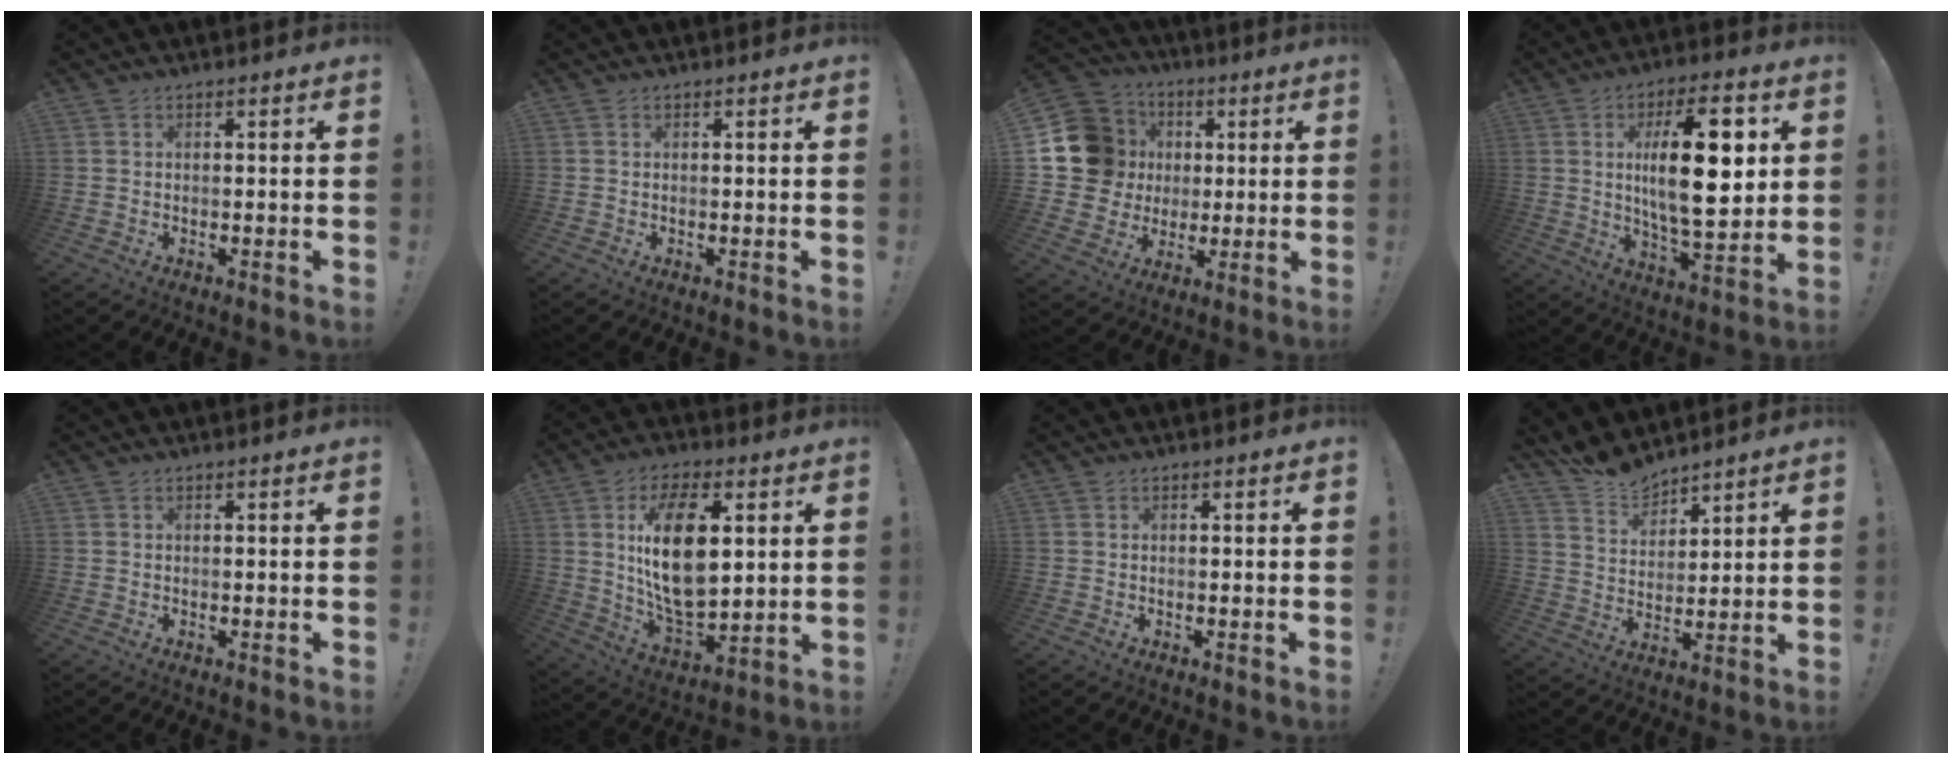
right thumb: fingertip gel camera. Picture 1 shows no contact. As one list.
[{"total": 0.0}, {"total": 16.4, "force": [2.7, 15.1, 5.9], "torque": [-0.096, 0.000, 0.081]}, {"total": 20.1, "force": [3.9, 7.3, 18.2], "torque": [-0.302, -0.011, 0.046]}, {"total": 0.0}, {"total": 19.3, "force": [4.6, 10.2, 15.8], "torque": [-0.286, -0.016, 0.072]}, {"total": 0.0}, {"total": 9.1, "force": [8.5, 3.0, 1.3], "torque": [-0.043, -0.067, 0.167]}]